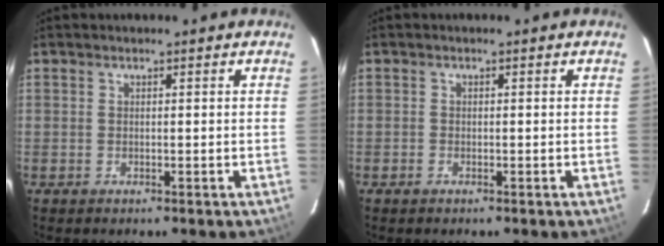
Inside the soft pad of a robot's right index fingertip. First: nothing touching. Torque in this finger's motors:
{"motor_torque": [0.02, -0.04, 0.00, -0.01]}